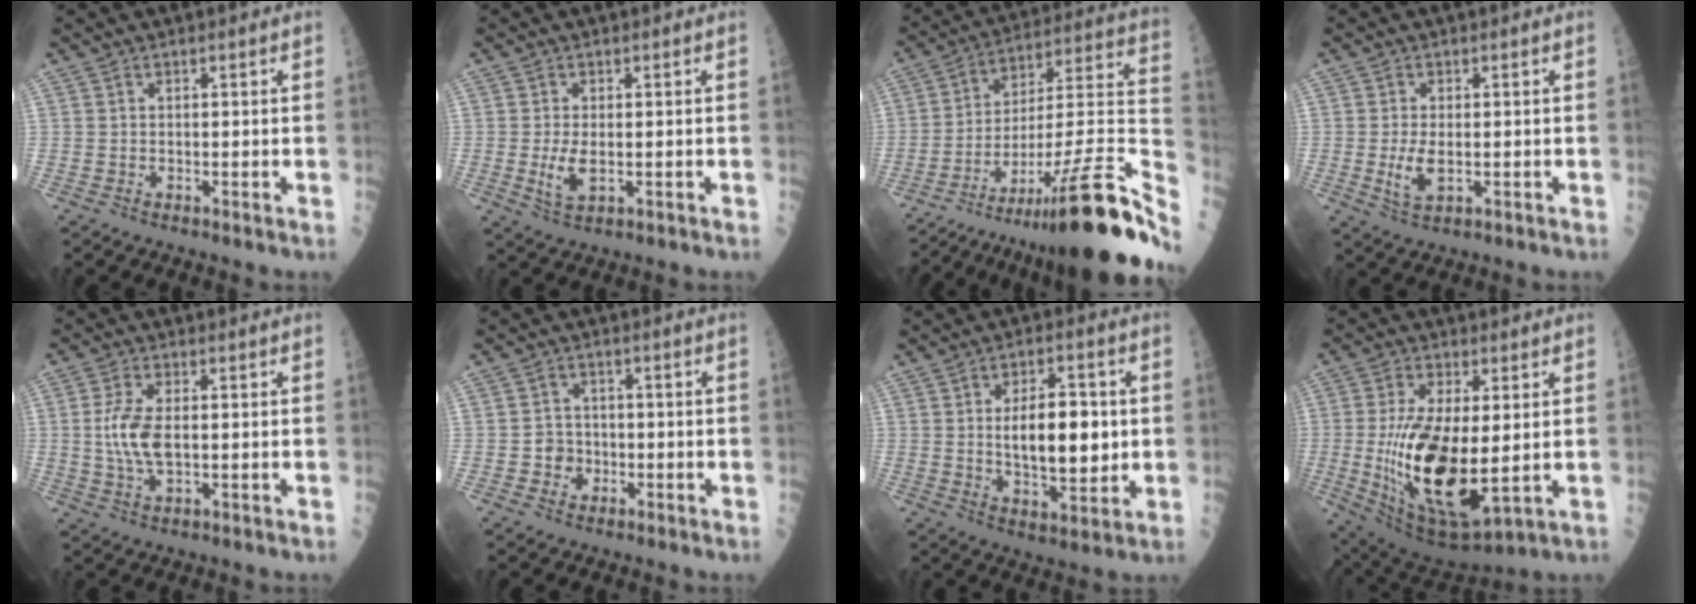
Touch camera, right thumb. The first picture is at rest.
{"total": 4.2, "force": [-0.6, 1.9, 3.7], "torque": [-0.073, -0.008, -0.006]}
{"total": 33.7, "force": [-20.0, 5.3, 26.6], "torque": [-0.311, 0.059, -0.305]}
{"total": 4.6, "force": [-0.6, 2.1, 4.0], "torque": [-0.077, -0.008, -0.008]}
{"total": 7.5, "force": [0.1, 3.3, 6.7], "torque": [-0.141, -0.002, 0.003]}
{"total": 3.8, "force": [-1.1, 3.4, 1.3], "torque": [0.009, 0.011, -0.021]}
{"total": 12.5, "force": [0.7, 5.9, 11.0], "torque": [-0.145, -0.004, 0.017]}
{"total": 20.7, "force": [-1.3, 8.5, 18.8], "torque": [-0.364, -0.025, 0.002]}